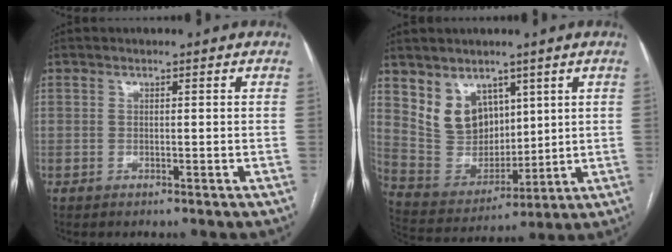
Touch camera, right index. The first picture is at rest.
{"total": 9.6, "force": [5.1, 7.0, 4.1], "torque": [-0.092, 0.017, 0.120]}